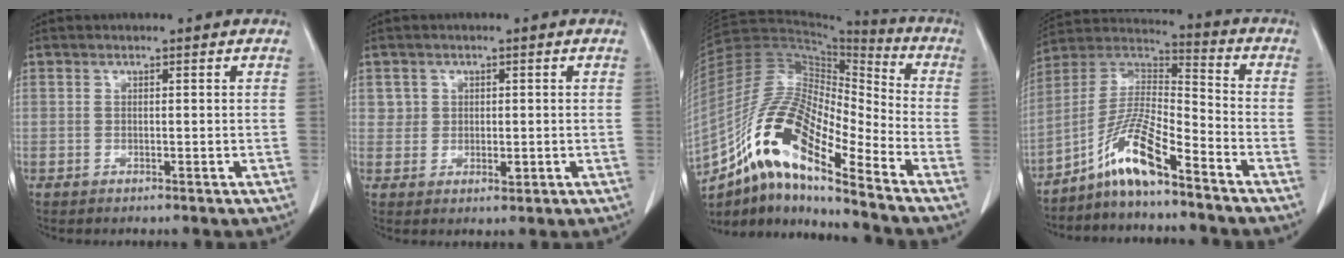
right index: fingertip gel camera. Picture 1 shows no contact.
{"total": 2.7, "force": [0.5, 2.5, 0.8], "torque": [-0.007, -0.002, 0.010]}
{"total": 18.6, "force": [-11.5, 3.9, 14.1], "torque": [-0.279, 0.015, -0.203]}
{"total": 10.9, "force": [-7.4, 1.3, 7.9], "torque": [-0.166, 0.010, -0.143]}